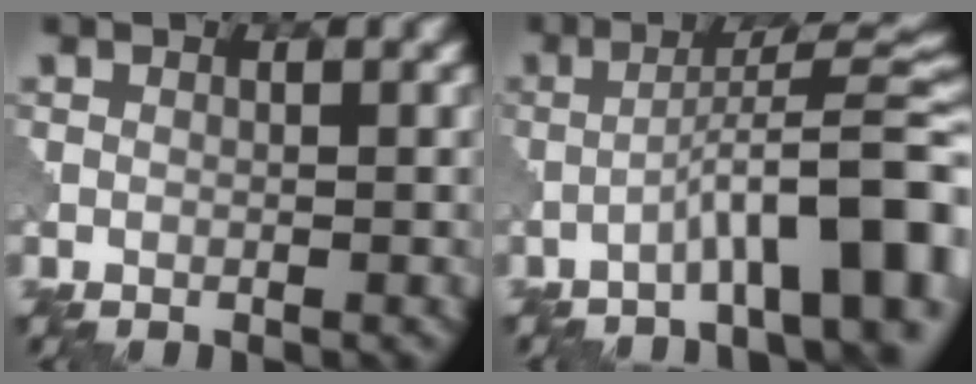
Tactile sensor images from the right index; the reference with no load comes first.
{"total": 9.2, "force": [-4.1, 1.6, 8.1], "torque": [-0.108, 0.030, -0.056]}